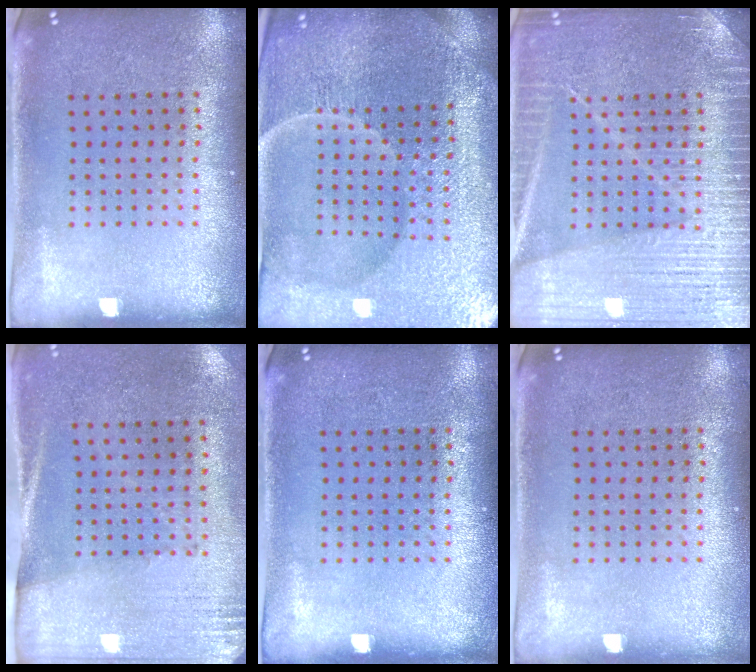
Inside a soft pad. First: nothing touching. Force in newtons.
{"total": 6.1, "press": 5.5, "slide": 2.5}
{"total": 6.8, "press": 6.7, "slide": 1.0}
{"total": 2.8, "press": 2.4, "slide": 1.4}
{"total": 0.0}
{"total": 0.0}